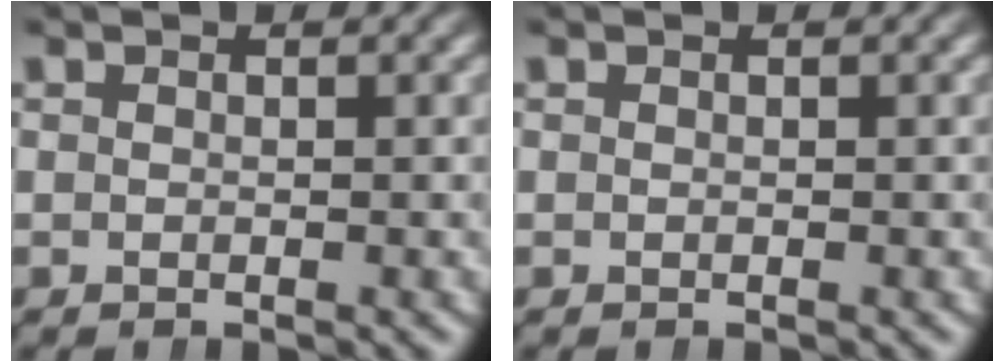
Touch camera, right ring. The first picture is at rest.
{"total": 0.0}